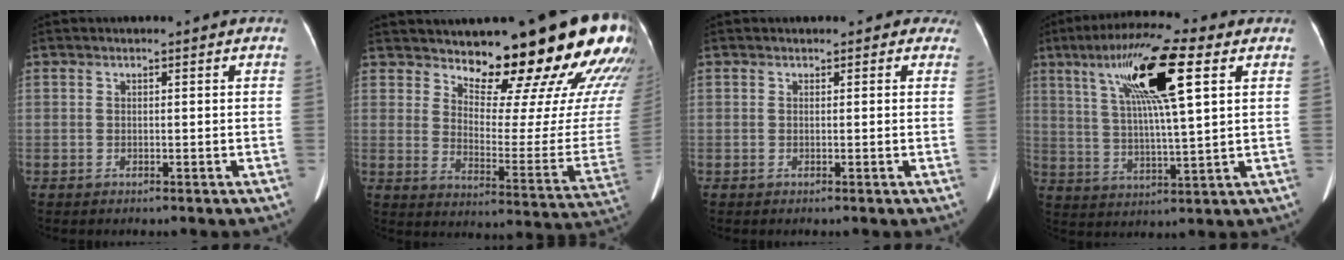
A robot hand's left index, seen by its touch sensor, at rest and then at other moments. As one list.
[{"total": 24.5, "force": [20.2, 4.1, 13.2], "torque": [-0.173, -0.101, 0.250]}, {"total": 1.4, "force": [0.8, 1.0, 0.4], "torque": [0.005, -0.001, -0.002]}, {"total": 15.2, "force": [6.2, 1.4, 13.8], "torque": [-0.258, 0.022, 0.109]}]